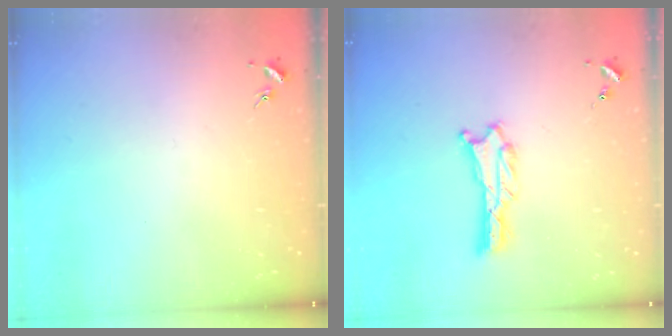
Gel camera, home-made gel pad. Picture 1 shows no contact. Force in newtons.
{"total": 0.9, "press": 0.9, "slide": 0.1}